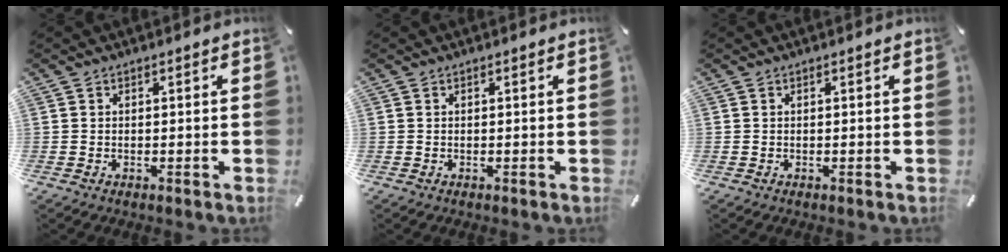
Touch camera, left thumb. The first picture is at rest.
{"total": 0.0}
{"total": 0.0}